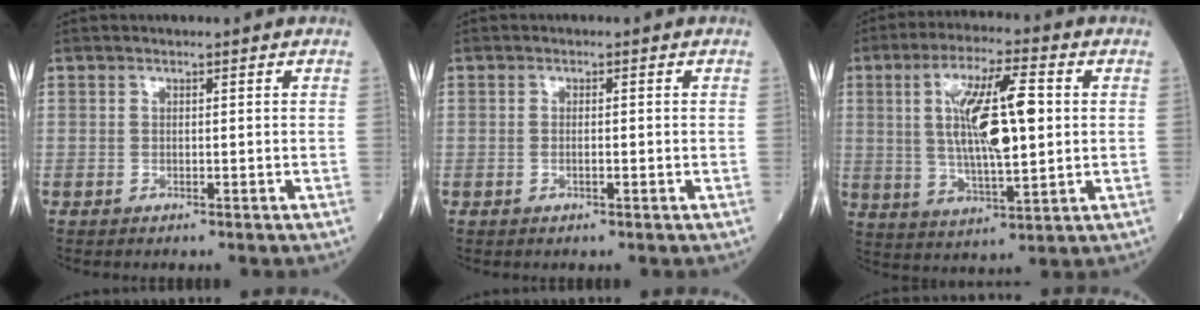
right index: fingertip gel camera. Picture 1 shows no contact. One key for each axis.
{"total": 1.0, "fx": -0.3, "fy": 0.3, "fz": 0.9, "tx": -0.023, "ty": 0.000, "tz": -0.004}
{"total": 13.6, "fx": 2.0, "fy": 3.0, "fz": 13.2, "tx": -0.248, "ty": 0.010, "tz": 0.036}